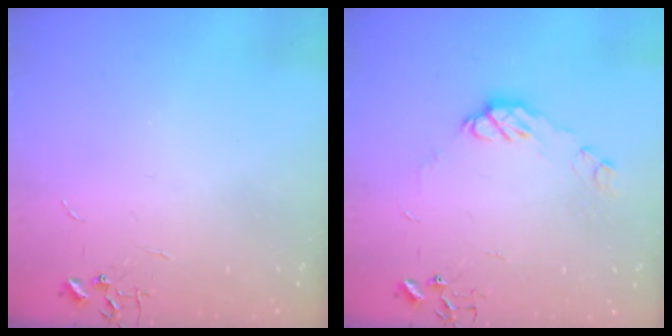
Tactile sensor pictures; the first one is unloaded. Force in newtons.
{"total": 8.1, "press": 8.1, "slide": 0.2}